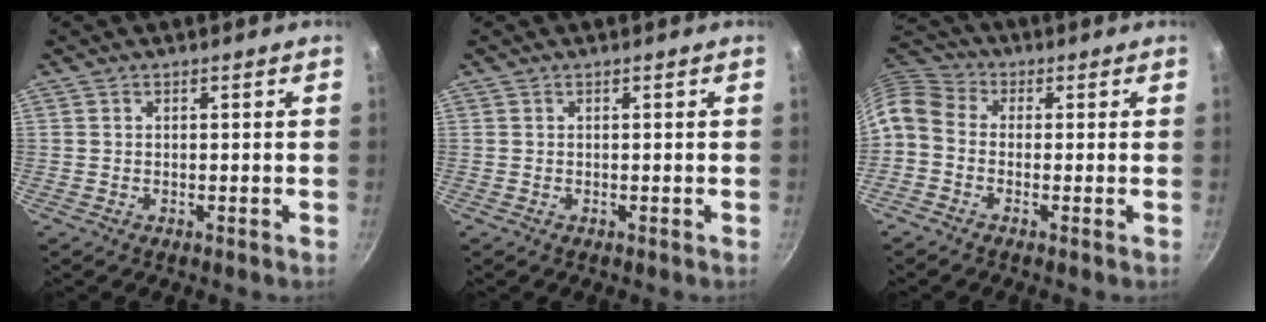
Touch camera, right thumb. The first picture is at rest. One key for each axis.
{"total": 0.0}
{"total": 7.0, "fx": -1.3, "fy": 5.4, "fz": 4.2, "tx": -0.084, "ty": 0.037, "tz": -0.045}